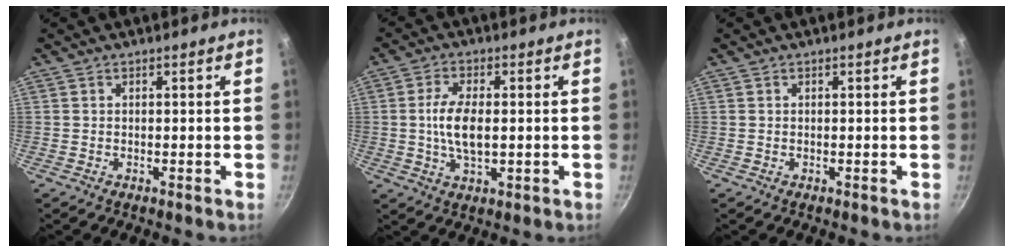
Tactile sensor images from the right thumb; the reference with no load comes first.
{"total": 7.9, "force": [0.1, 3.7, 7.0], "torque": [-0.136, 0.003, 0.000]}
{"total": 0.0}